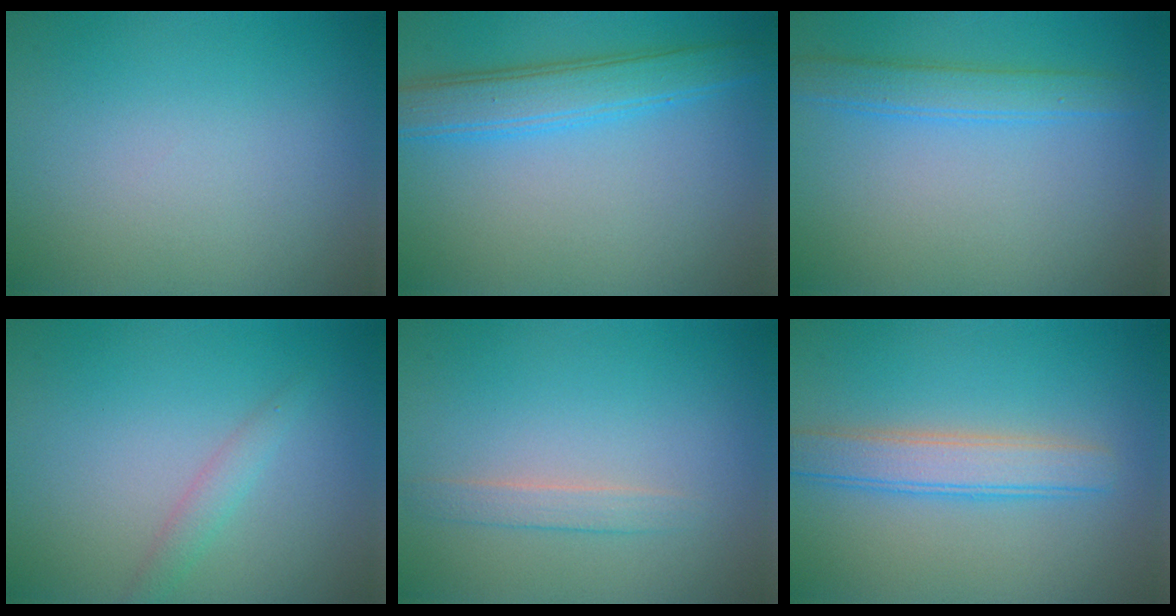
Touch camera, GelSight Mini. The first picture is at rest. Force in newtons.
{"total": 4.3, "press": 4.3, "slide": 0.1}
{"total": 2.7, "press": 2.7, "slide": 0.1}
{"total": 1.4, "press": 1.4, "slide": 0.0}
{"total": 1.3, "press": 1.3, "slide": 0.1}
{"total": 3.6, "press": 3.6, "slide": 0.2}